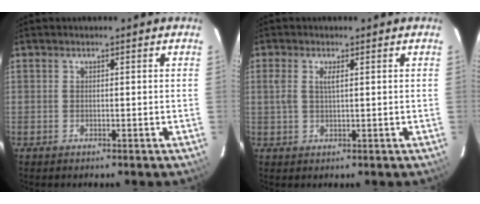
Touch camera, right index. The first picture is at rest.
{"total": 2.5, "force": [0.8, 0.7, 2.3], "torque": [-0.046, 0.001, 0.013]}